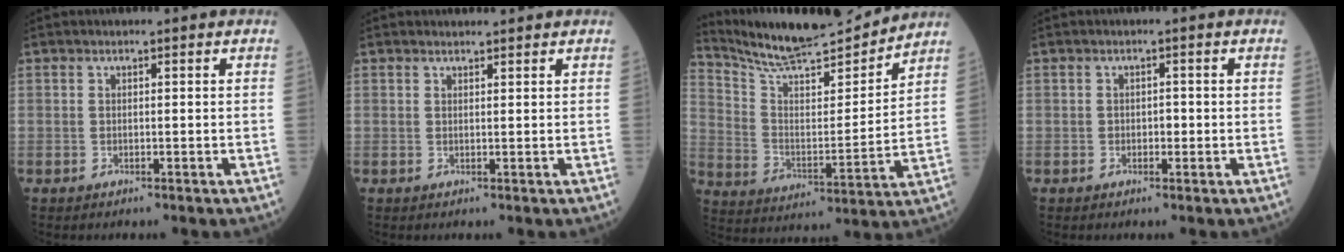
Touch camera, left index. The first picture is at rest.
{"total": 1.0, "force": [1.0, 0.1, 0.1], "torque": [-0.009, 0.003, 0.019]}
{"total": 16.9, "force": [16.0, 1.2, 5.4], "torque": [-0.107, -0.013, 0.266]}
{"total": 1.3, "force": [-0.6, 0.7, 0.8], "torque": [-0.009, -0.001, -0.010]}